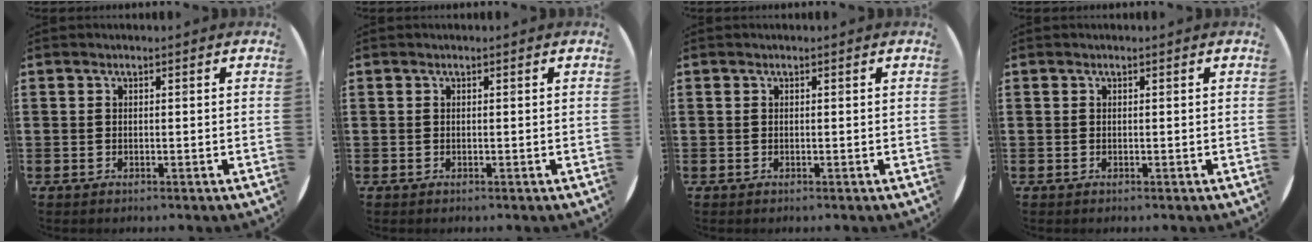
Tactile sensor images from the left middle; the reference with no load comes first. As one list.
[{"total": 0.0}, {"total": 0.0}, {"total": 0.0}]